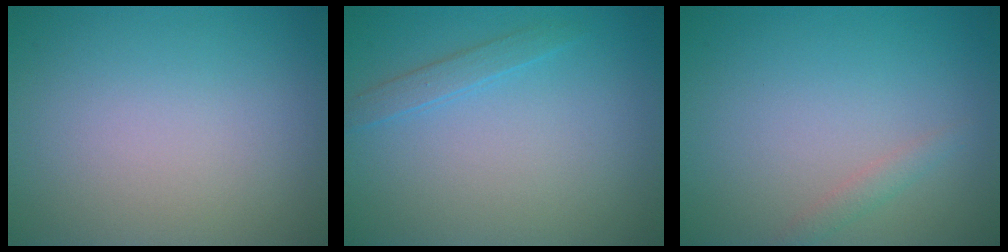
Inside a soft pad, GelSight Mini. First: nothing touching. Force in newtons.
{"total": 1.3, "press": 1.3, "slide": 0.1}
{"total": 1.0, "press": 1.0, "slide": 0.1}